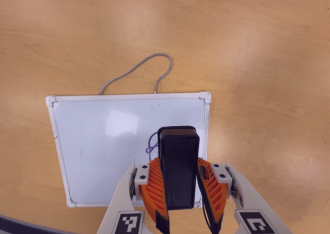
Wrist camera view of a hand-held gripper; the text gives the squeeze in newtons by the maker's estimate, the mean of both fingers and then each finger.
{"total": 6.4, "left": 5.4, "right": 7.3}